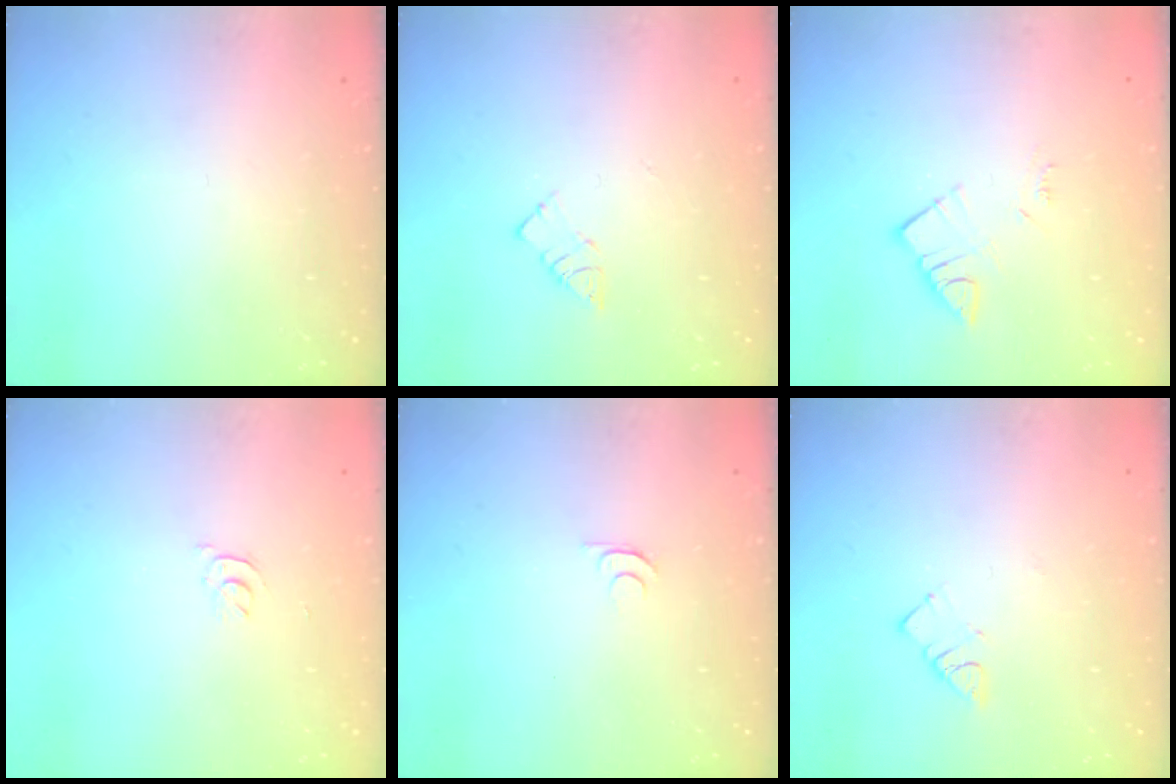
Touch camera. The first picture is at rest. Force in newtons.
{"total": 5.1, "press": 5.1, "slide": 0.2}
{"total": 5.0, "press": 5.0, "slide": 0.2}
{"total": 2.9, "press": 2.9, "slide": 0.5}
{"total": 4.4, "press": 4.3, "slide": 0.6}
{"total": 3.6, "press": 3.6, "slide": 0.4}